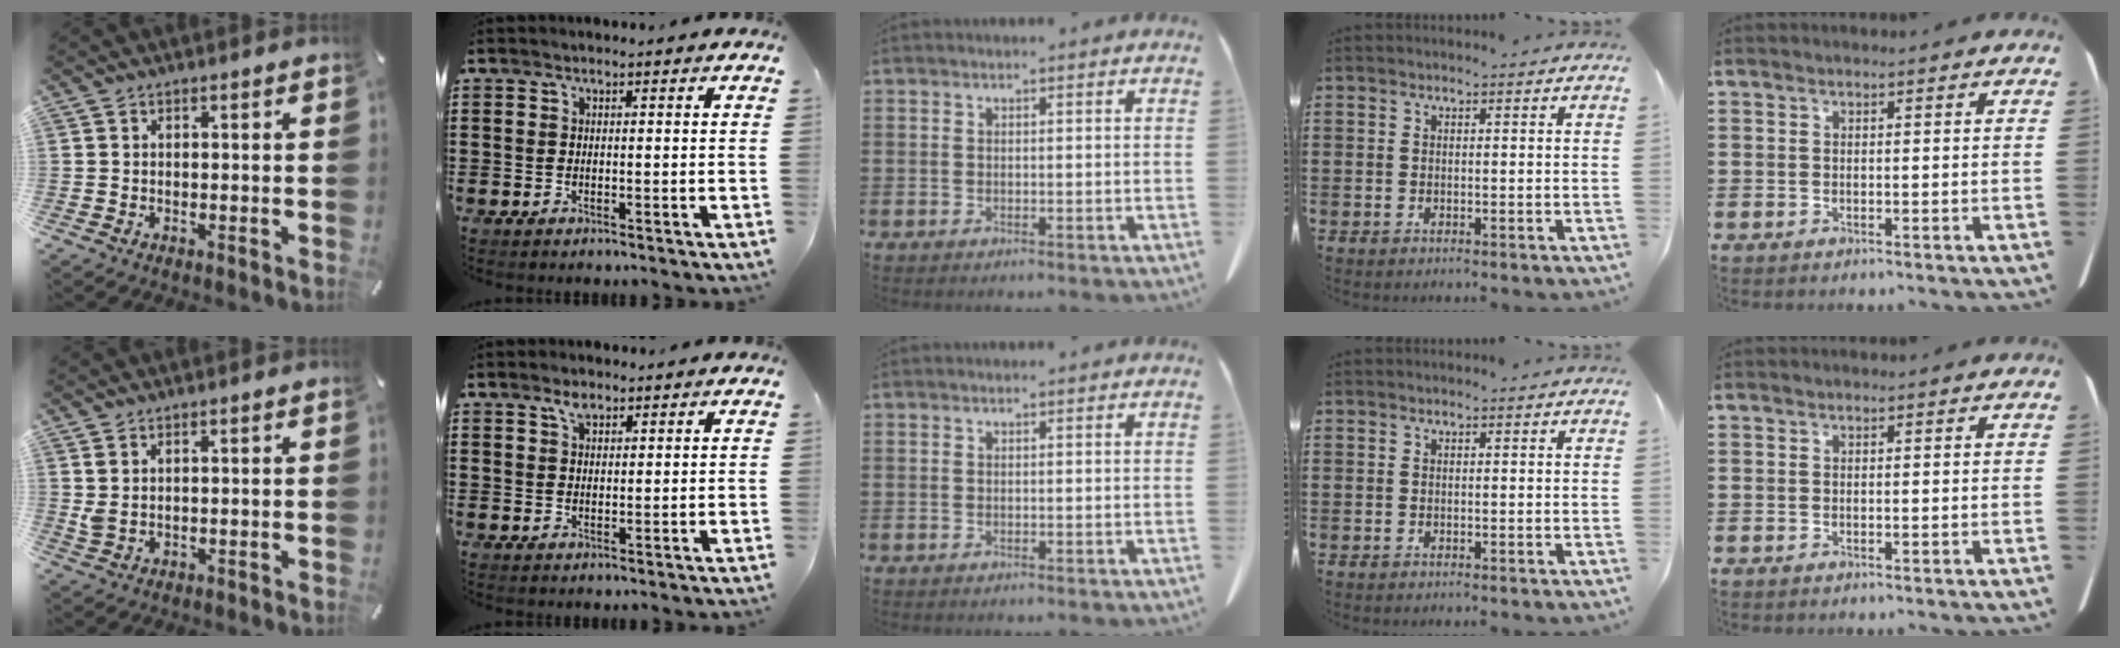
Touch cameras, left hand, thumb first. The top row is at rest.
{"thumb": {"total": 2.2, "force": [1.1, 1.0, 1.6], "torque": [-0.032, 0.001, 0.019]}, "index": {"total": 2.2, "force": [1.6, 1.0, 1.0], "torque": [-0.017, -0.003, 0.030]}}